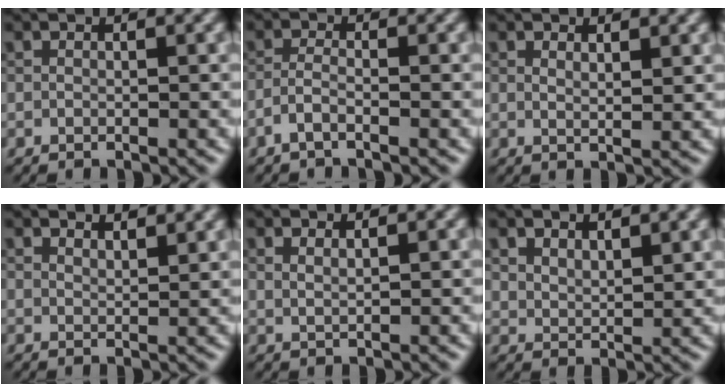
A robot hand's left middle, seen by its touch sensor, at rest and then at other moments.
{"total": 1.6, "force": [-1.1, 0.4, 1.2], "torque": [-0.025, 0.005, -0.029]}
{"total": 1.5, "force": [0.9, 0.4, 1.1], "torque": [-0.015, -0.001, 0.015]}
{"total": 3.2, "force": [2.9, 0.8, 1.3], "torque": [-0.007, 0.011, 0.032]}
{"total": 1.2, "force": [0.8, 0.4, 0.8], "torque": [-0.012, -0.001, 0.010]}
{"total": 2.4, "force": [2.0, 0.9, 1.1], "torque": [-0.021, -0.002, 0.040]}